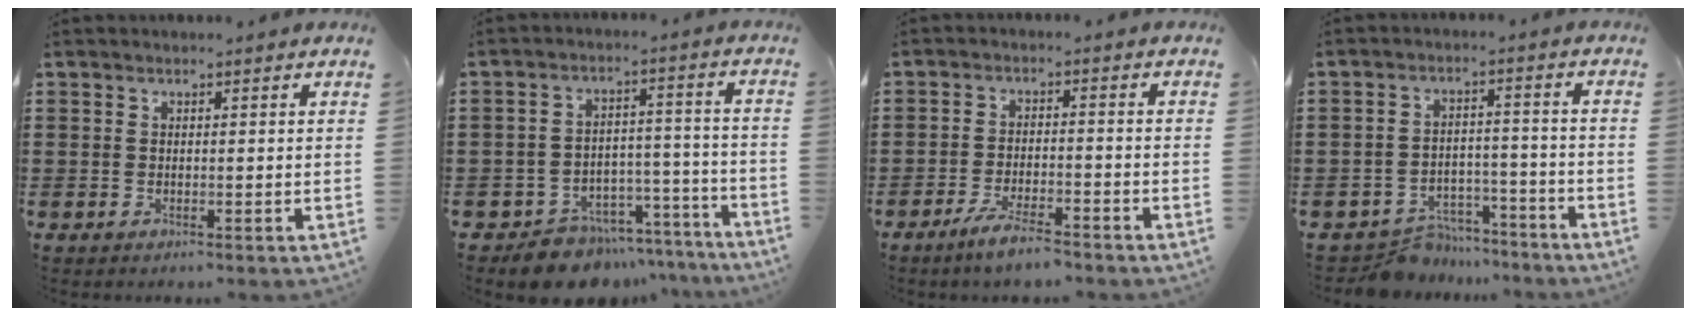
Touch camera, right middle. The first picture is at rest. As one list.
[{"total": 8.0, "force": [-7.5, 2.5, 0.8], "torque": [-0.009, 0.035, -0.144]}, {"total": 4.5, "force": [-3.7, 0.3, 2.5], "torque": [-0.056, -0.005, -0.071]}, {"total": 5.9, "force": [-5.7, 1.3, 0.3], "torque": [-0.003, 0.017, -0.114]}]